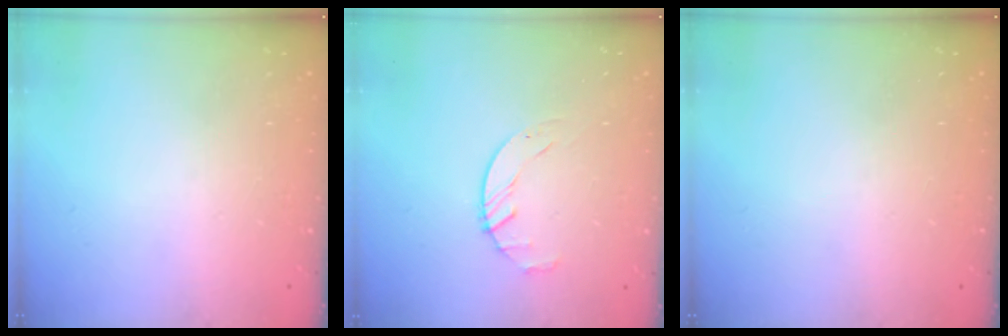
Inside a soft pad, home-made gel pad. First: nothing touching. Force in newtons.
{"total": 2.1, "press": 2.1, "slide": 0.3}
{"total": 0.0}